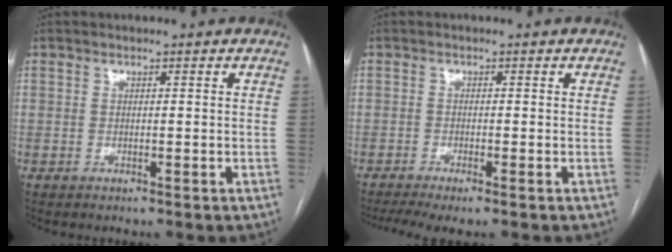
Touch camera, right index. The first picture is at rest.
{"total": 5.5, "force": [-4.0, 0.6, 3.7], "torque": [-0.059, -0.008, -0.064]}